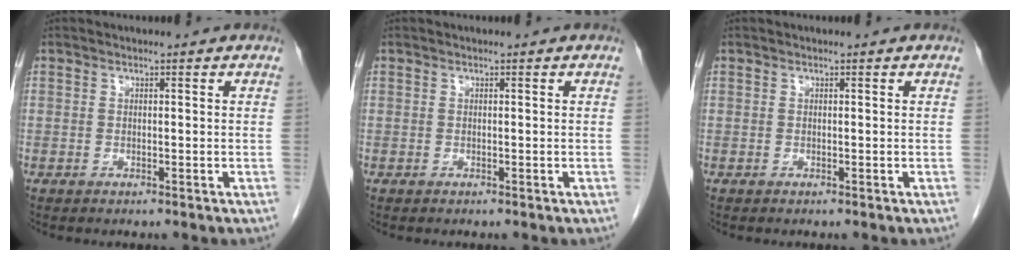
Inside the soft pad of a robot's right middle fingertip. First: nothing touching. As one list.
[{"total": 0.0}, {"total": 0.0}]